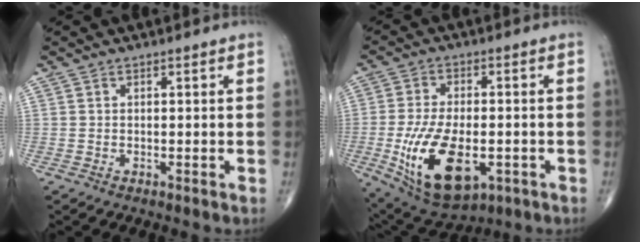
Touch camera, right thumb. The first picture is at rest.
{"total": 16.9, "force": [-4.6, 8.8, 13.7], "torque": [-0.247, -0.003, -0.058]}